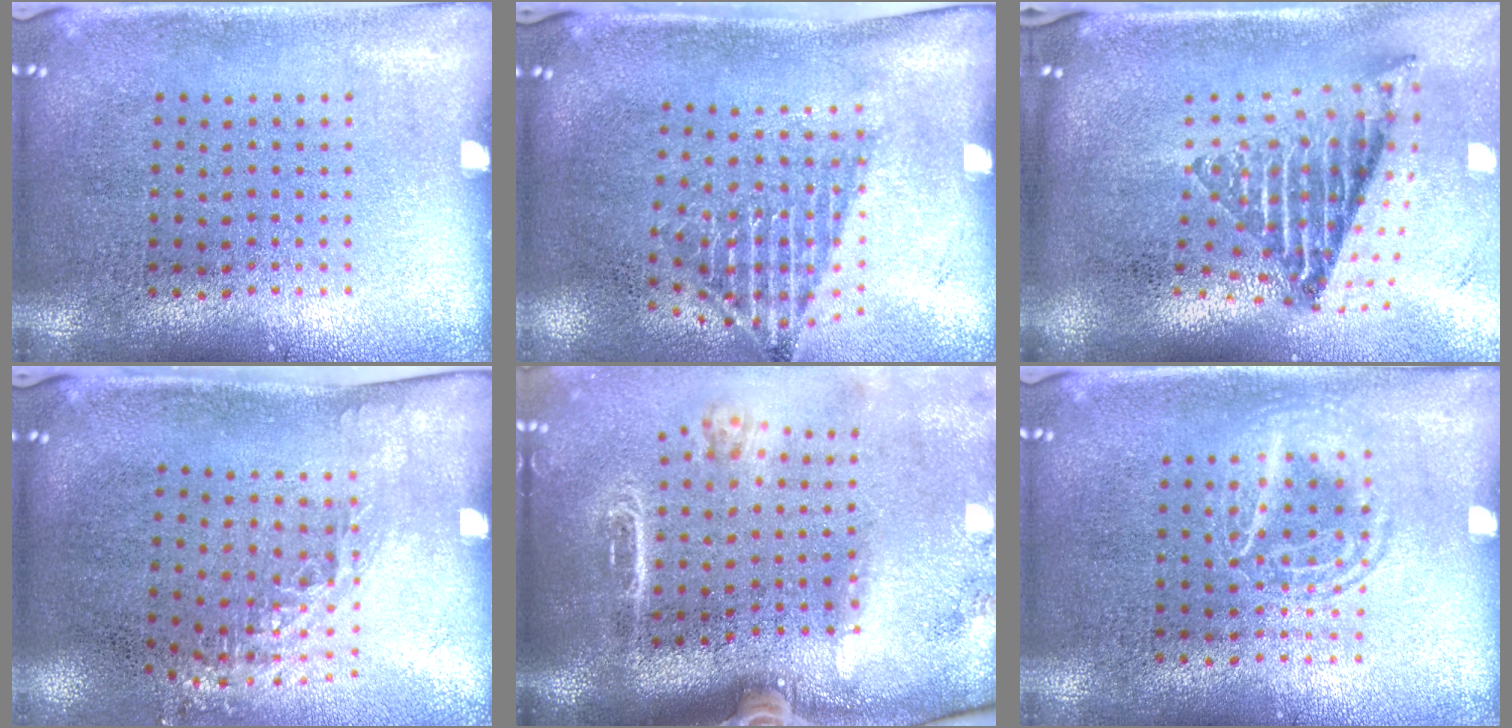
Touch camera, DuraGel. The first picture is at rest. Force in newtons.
{"total": 1.5, "press": 1.1, "slide": 1.0}
{"total": 2.1, "press": 1.5, "slide": 1.6}
{"total": 1.4, "press": 1.0, "slide": 1.0}
{"total": 2.9, "press": 2.0, "slide": 2.0}
{"total": 1.1, "press": 1.1, "slide": 0.2}